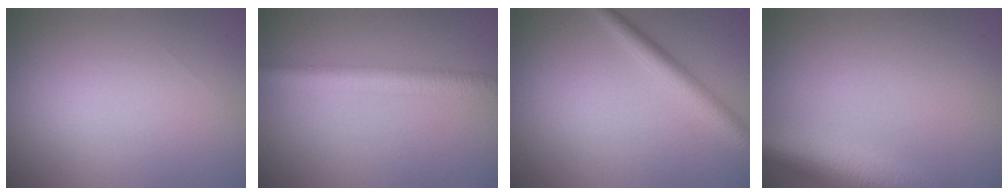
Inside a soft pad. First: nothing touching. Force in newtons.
{"total": 3.3, "press": 3.3, "slide": 0.1}
{"total": 2.6, "press": 2.5, "slide": 0.1}
{"total": 7.9, "press": 7.9, "slide": 0.5}